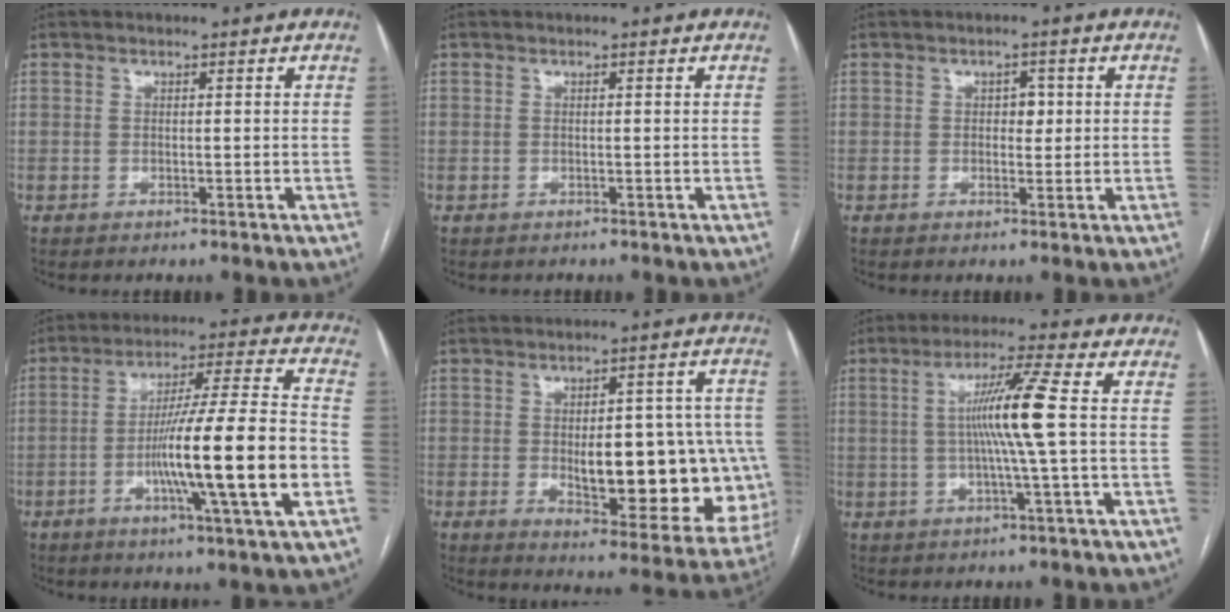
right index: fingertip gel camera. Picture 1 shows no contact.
{"total": 0.0}
{"total": 2.2, "force": [0.3, 1.4, 1.7], "torque": [-0.019, 0.007, 0.004]}
{"total": 18.1, "force": [-4.5, -0.4, 17.5], "torque": [-0.291, -0.002, -0.077]}
{"total": 20.1, "force": [-2.4, 7.4, 18.6], "torque": [-0.176, 0.025, -0.001]}
{"total": 8.7, "force": [0.4, -1.6, 8.6], "torque": [-0.158, 0.003, 0.008]}